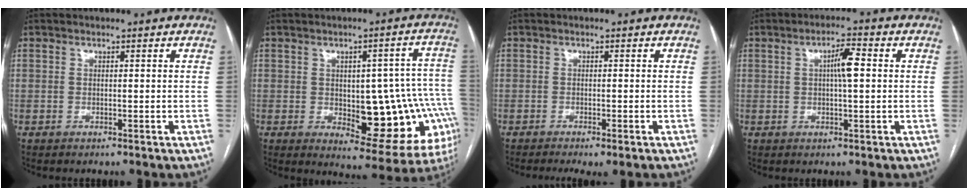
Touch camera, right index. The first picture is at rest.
{"total": 17.3, "force": [-2.7, 7.1, 15.5], "torque": [-0.121, 0.029, -0.011]}
{"total": 3.7, "force": [-2.7, 0.5, 2.5], "torque": [-0.038, -0.011, -0.040]}
{"total": 4.2, "force": [0.6, 0.6, 4.1], "torque": [-0.074, 0.008, 0.008]}